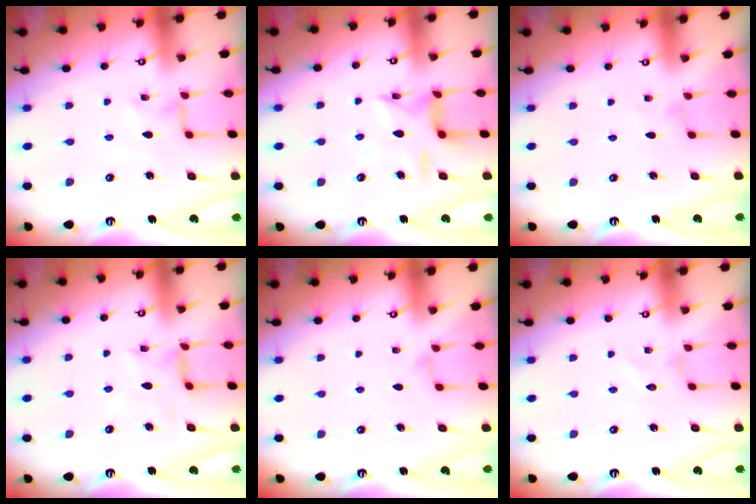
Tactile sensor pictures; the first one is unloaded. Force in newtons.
{"total": 11.9, "press": 11.8, "slide": 0.9}
{"total": 0.0}
{"total": 7.8, "press": 7.8, "slide": 0.5}
{"total": 1.3, "press": 1.3, "slide": 0.2}
{"total": 0.0}